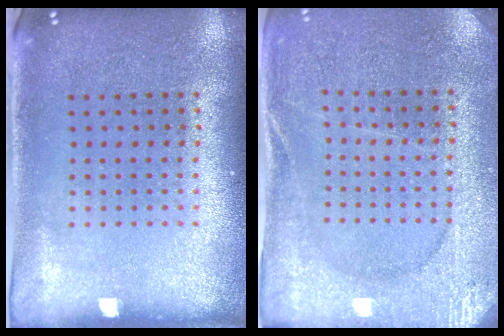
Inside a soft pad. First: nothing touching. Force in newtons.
{"total": 2.7, "press": 2.7, "slide": 0.3}